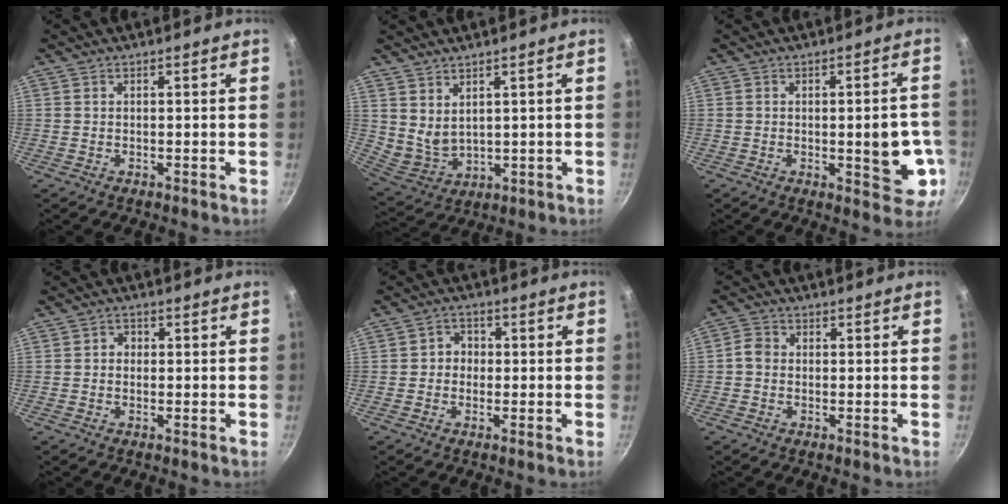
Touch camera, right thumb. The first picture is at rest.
{"total": 6.0, "force": [3.1, 3.6, 3.7], "torque": [-0.061, -0.034, 0.078]}
{"total": 9.3, "force": [-1.5, 3.6, 8.5], "torque": [-0.086, 0.001, -0.017]}
{"total": 1.7, "force": [-0.1, 1.5, 0.7], "torque": [-0.005, 0.005, -0.005]}
{"total": 3.4, "force": [-0.4, 3.1, 1.3], "torque": [0.003, 0.008, -0.013]}
{"total": 2.6, "force": [-0.6, 2.2, 1.3], "torque": [-0.027, 0.011, -0.020]}